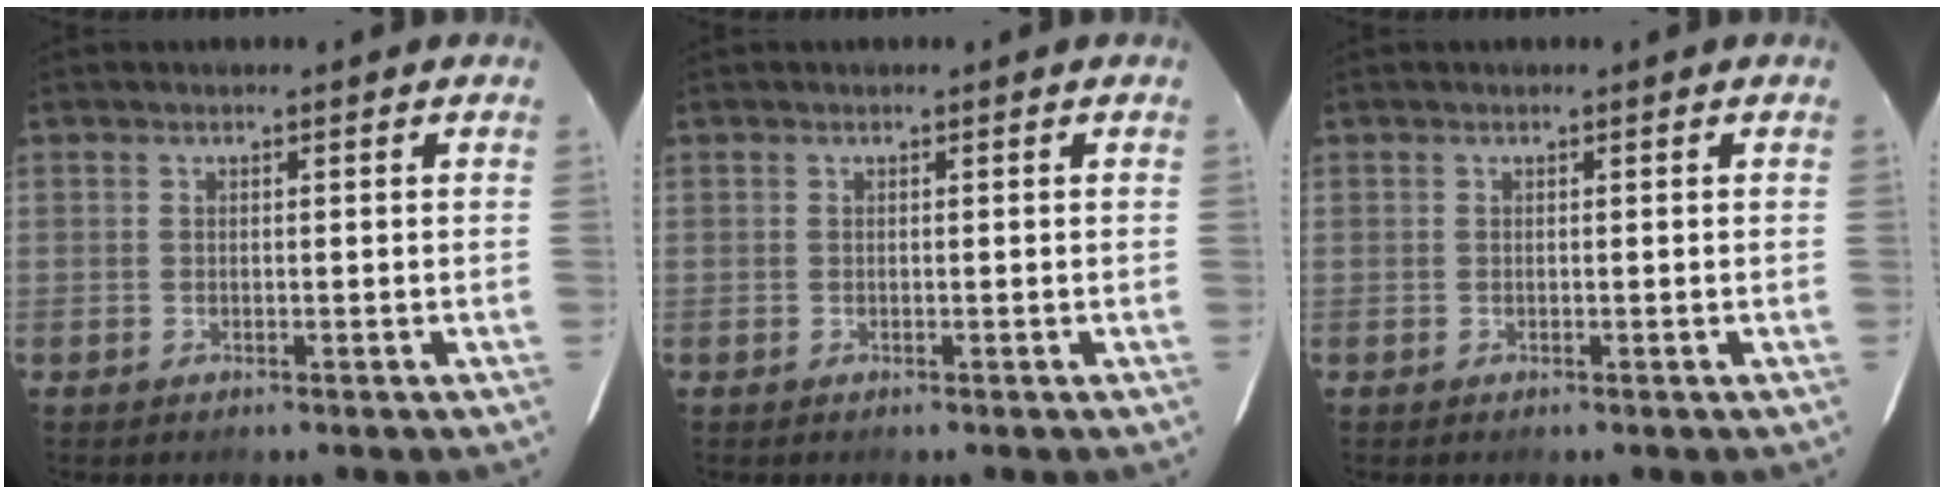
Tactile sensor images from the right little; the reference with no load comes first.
{"total": 0.0}
{"total": 0.0}